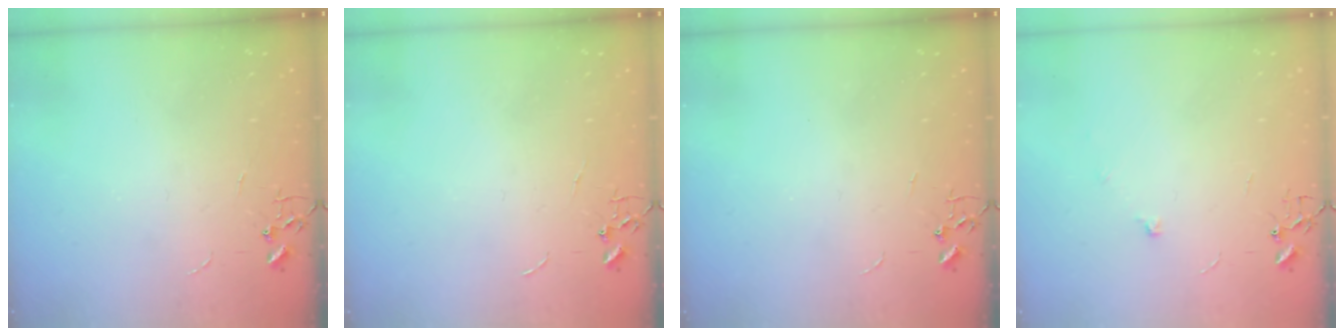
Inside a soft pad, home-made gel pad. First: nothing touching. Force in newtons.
{"total": 0.0}
{"total": 0.0}
{"total": 5.4, "press": 5.1, "slide": 1.8}